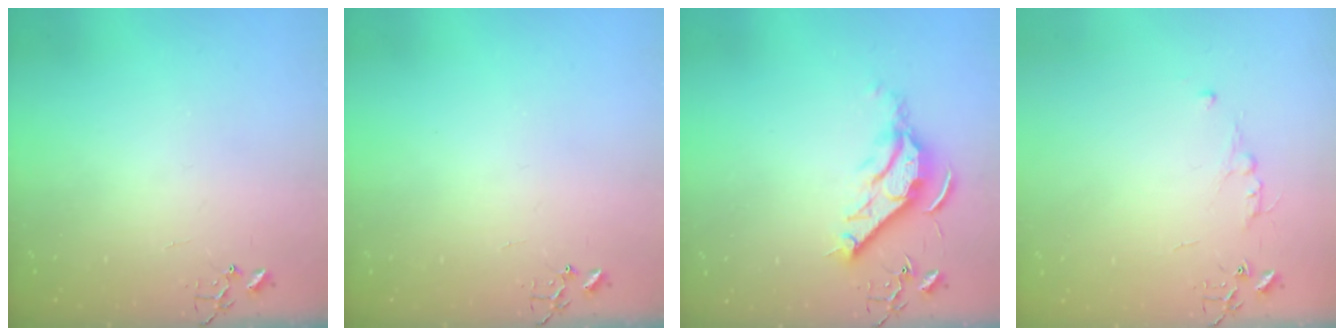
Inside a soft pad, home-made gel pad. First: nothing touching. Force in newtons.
{"total": 0.0}
{"total": 11.7, "press": 11.6, "slide": 1.3}
{"total": 4.8, "press": 4.8, "slide": 0.7}